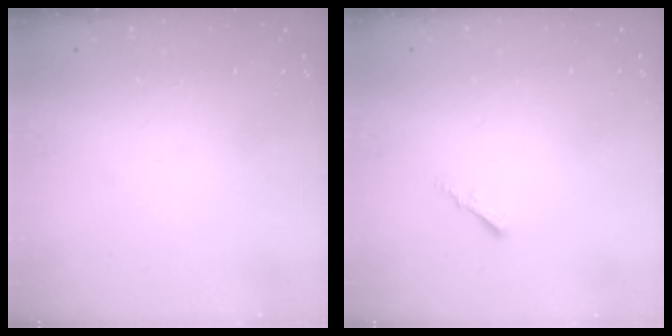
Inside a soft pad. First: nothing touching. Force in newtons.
{"total": 1.5, "press": 1.5, "slide": 0.4}